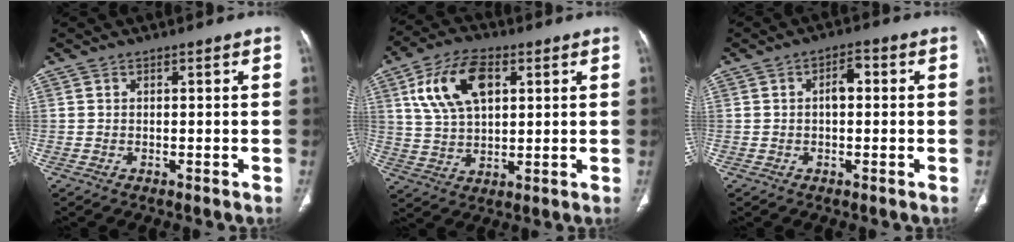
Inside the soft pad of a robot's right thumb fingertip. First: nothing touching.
{"total": 13.3, "force": [4.6, 7.5, 10.0], "torque": [-0.181, 0.000, 0.088]}
{"total": 3.4, "force": [0.3, 1.9, 2.8], "torque": [-0.038, 0.012, 0.000]}